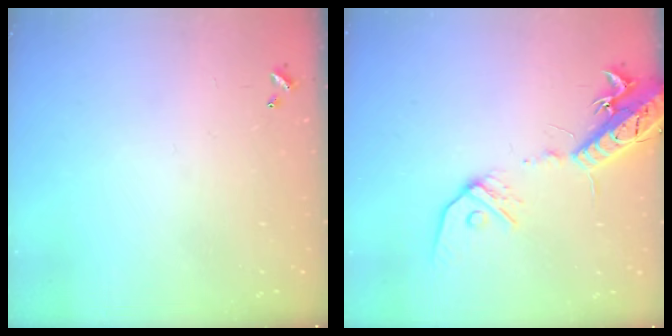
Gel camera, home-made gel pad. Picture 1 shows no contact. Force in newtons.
{"total": 16.6, "press": 16.3, "slide": 3.5}